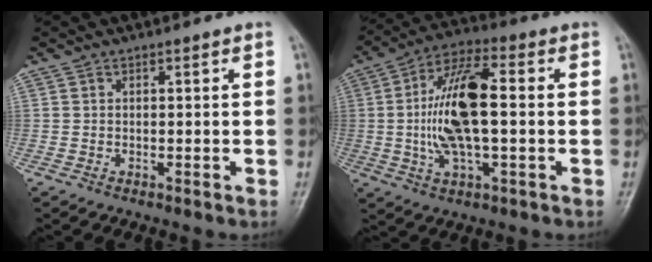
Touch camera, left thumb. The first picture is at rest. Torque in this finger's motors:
{"motor_torque": [1.98, 3.03, 1.93, 0.24, 0.53]}